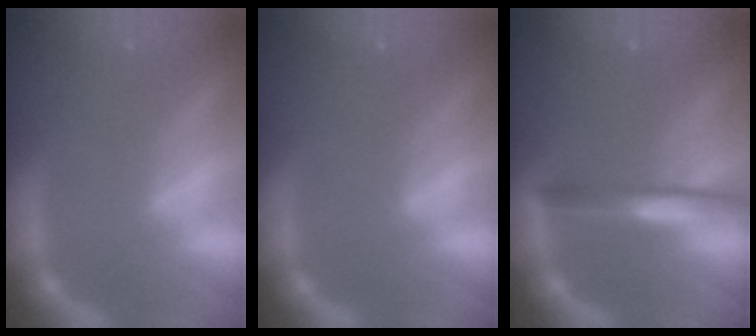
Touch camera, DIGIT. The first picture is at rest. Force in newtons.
{"total": 0.0}
{"total": 3.5}